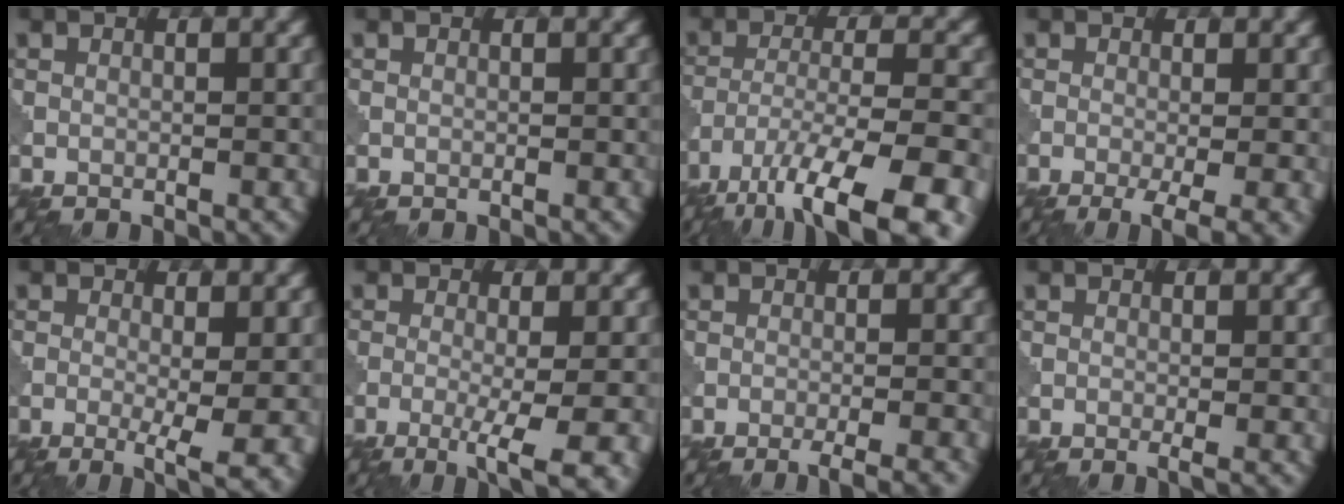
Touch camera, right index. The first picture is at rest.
{"total": 0.0}
{"total": 13.3, "force": [-9.5, 3.9, 8.5], "torque": [-0.157, -0.033, -0.136]}
{"total": 5.1, "force": [-2.0, 1.4, 4.5], "torque": [-0.067, -0.009, -0.028]}
{"total": 5.9, "force": [-1.4, 1.4, 5.5], "torque": [-0.082, -0.015, -0.017]}
{"total": 7.3, "force": [-2.8, 1.8, 6.4], "torque": [-0.085, -0.010, -0.041]}
{"total": 3.6, "force": [-2.1, 0.7, 2.9], "torque": [-0.031, 0.004, -0.035]}
{"total": 1.1, "force": [-0.2, 0.1, 1.0], "torque": [-0.017, -0.008, -0.006]}